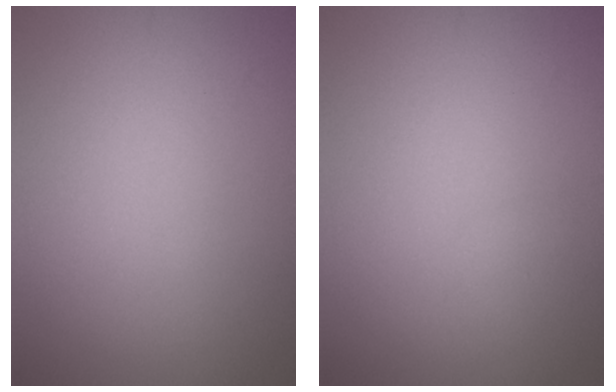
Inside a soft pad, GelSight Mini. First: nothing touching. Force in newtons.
{"total": 0.6, "press": 0.6, "slide": 0.0}